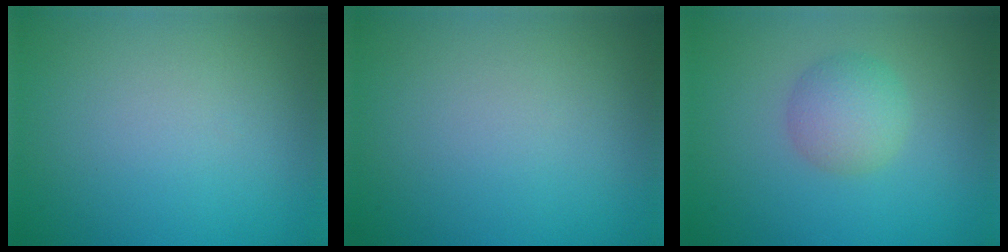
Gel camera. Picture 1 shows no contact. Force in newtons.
{"total": 0.0}
{"total": 2.9, "press": 2.9, "slide": 0.1}